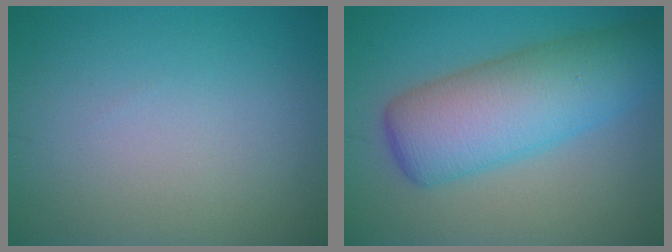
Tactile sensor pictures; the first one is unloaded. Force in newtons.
{"total": 8.8, "press": 8.7, "slide": 0.2}